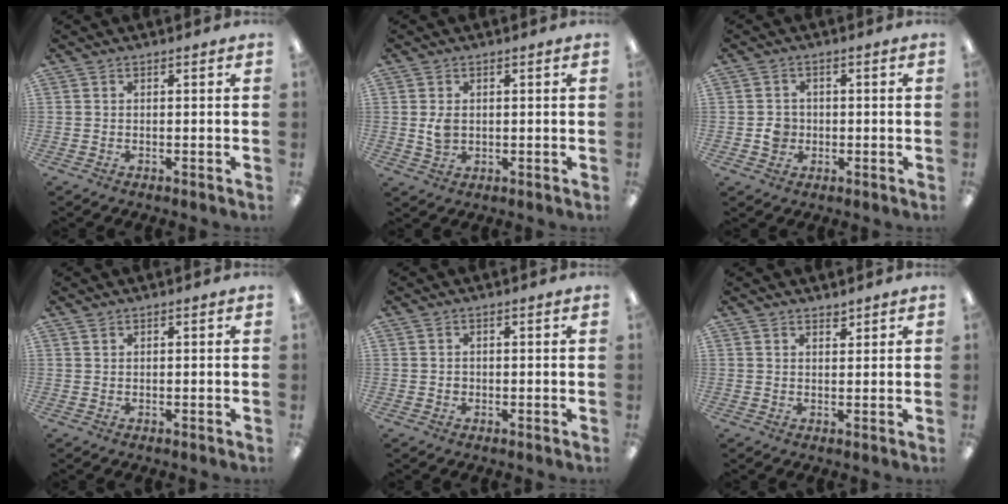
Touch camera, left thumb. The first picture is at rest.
{"total": 3.6, "force": [0.5, 2.6, 2.5], "torque": [-0.048, -0.001, 0.005]}
{"total": 3.8, "force": [-0.5, 3.5, 1.5], "torque": [-0.020, 0.003, -0.010]}
{"total": 0.7, "force": [0.5, 0.4, 0.1], "torque": [-0.004, 0.000, 0.011]}
{"total": 0.7, "force": [0.0, 0.7, 0.1], "torque": [-0.003, 0.003, -0.001]}
{"total": 1.8, "force": [1.7, 0.6, 0.1], "torque": [0.006, -0.007, 0.031]}